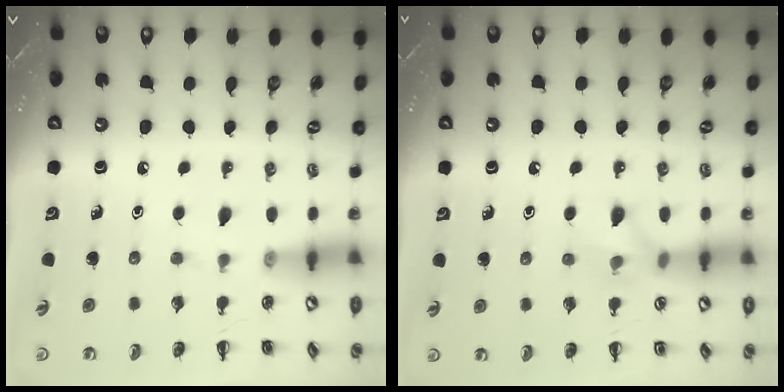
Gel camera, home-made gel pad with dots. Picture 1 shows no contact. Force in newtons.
{"total": 6.2, "press": 6.2, "slide": 0.6}